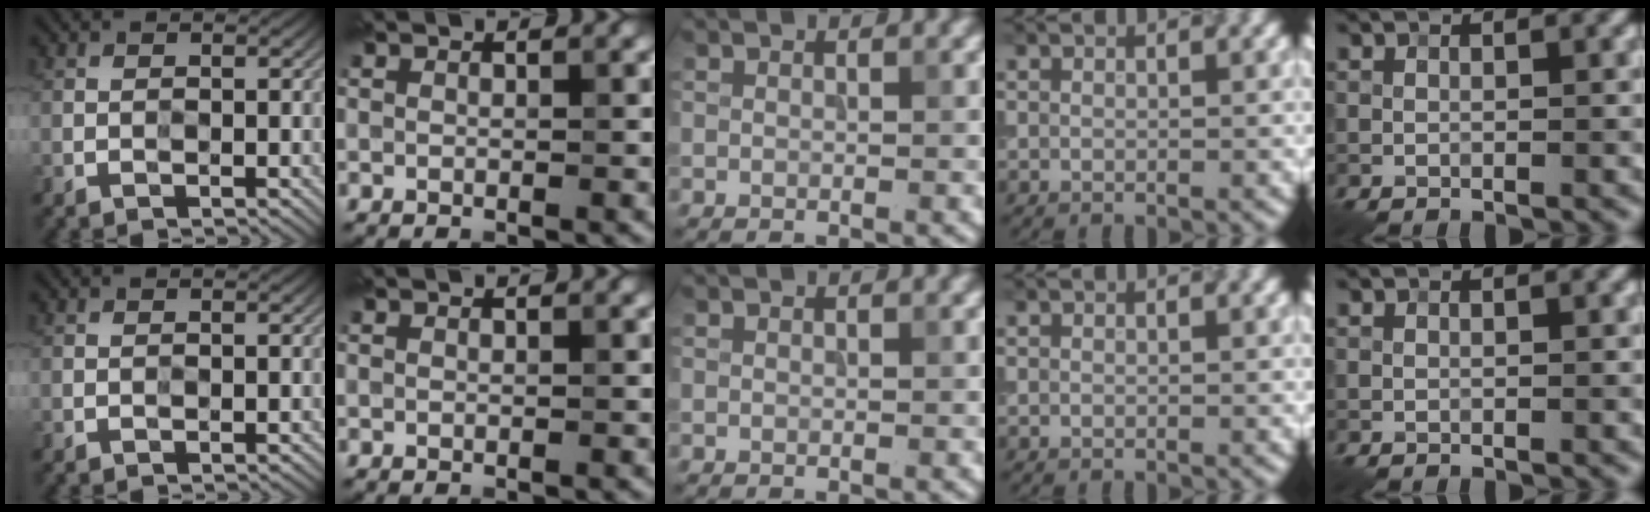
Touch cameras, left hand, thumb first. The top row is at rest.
{}